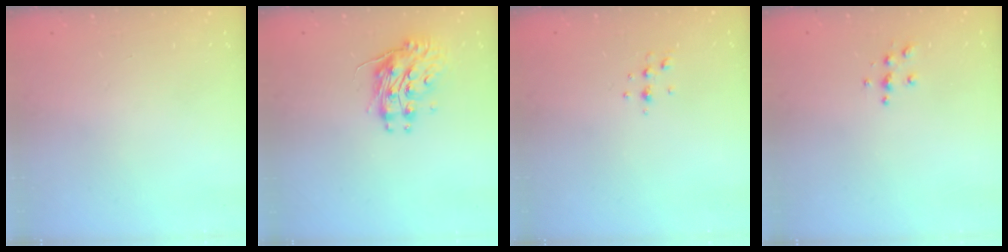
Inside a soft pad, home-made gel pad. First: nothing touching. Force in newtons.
{"total": 10.4, "press": 10.4, "slide": 0.8}
{"total": 4.1, "press": 3.7, "slide": 1.8}
{"total": 4.9, "press": 4.9, "slide": 0.5}